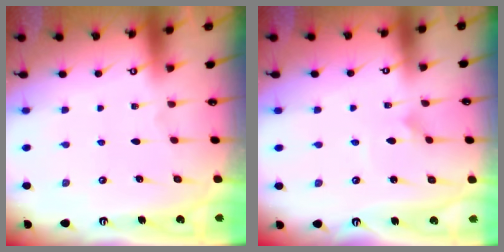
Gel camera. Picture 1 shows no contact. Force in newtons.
{"total": 1.9, "press": 1.9, "slide": 0.1}